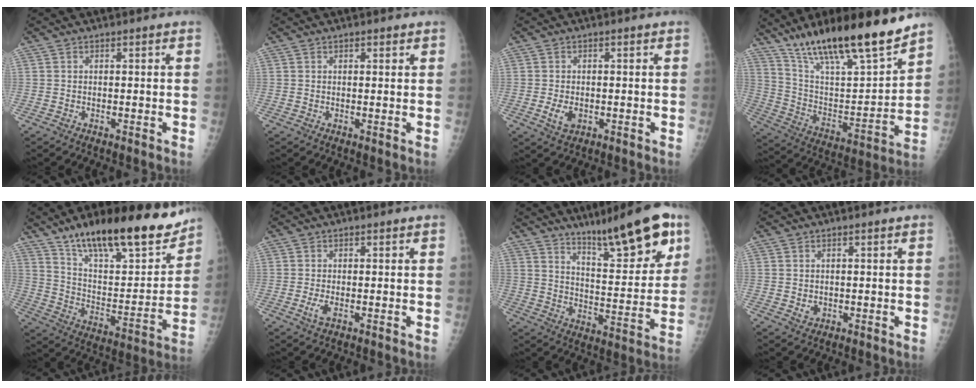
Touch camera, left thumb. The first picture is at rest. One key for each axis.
{"total": 1.1, "fx": 0.7, "fy": 0.5, "fz": 0.6, "tx": -0.005, "ty": -0.002, "tz": 0.009}
{"total": 3.4, "fx": -0.8, "fy": 2.2, "fz": 2.5, "tx": -0.046, "ty": -0.003, "tz": -0.009}
{"total": 24.1, "fx": 18.3, "fy": 4.6, "fz": 15.1, "tx": -0.230, "ty": -0.076, "tz": 0.319}
{"total": 25.8, "fx": 18.9, "fy": 8.0, "fz": 15.7, "tx": -0.206, "ty": -0.081, "tz": 0.306}
{"total": 2.0, "fx": -0.5, "fy": 0.7, "fz": 1.8, "tx": -0.046, "ty": -0.006, "tz": -0.011}
{"total": 18.1, "fx": 11.6, "fy": 4.2, "fz": 13.2, "tx": -0.161, "ty": -0.061, "tz": 0.185}
{"total": 1.5, "fx": -0.1, "fy": 1.3, "fz": 0.8, "tx": -0.009, "ty": 0.000, "tz": 0.005}